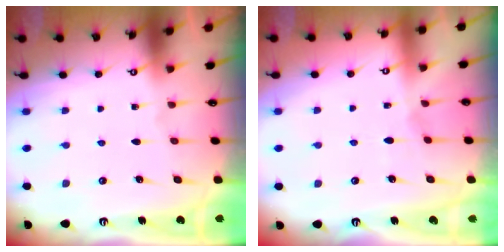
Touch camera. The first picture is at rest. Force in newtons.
{"total": 2.5, "press": 2.4, "slide": 0.5}